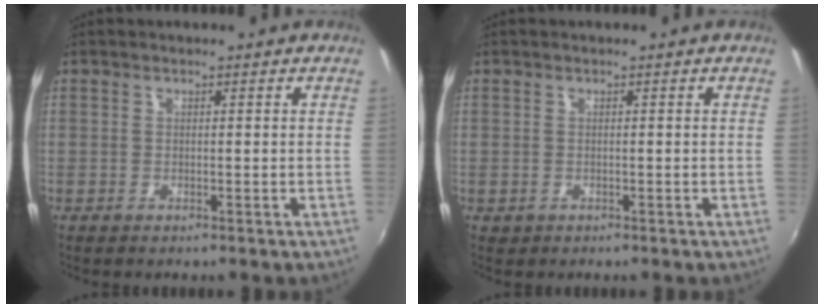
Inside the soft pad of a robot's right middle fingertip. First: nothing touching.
{"total": 0.5, "force": [-0.1, 0.5, 0.1], "torque": [0.000, -0.002, -0.002]}